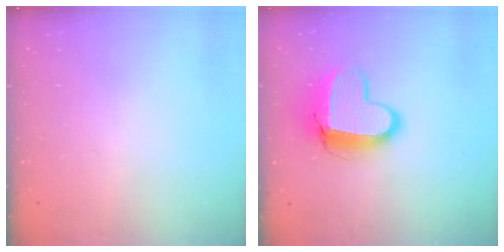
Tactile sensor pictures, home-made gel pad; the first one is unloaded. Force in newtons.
{"total": 12.7, "press": 12.6, "slide": 1.1}